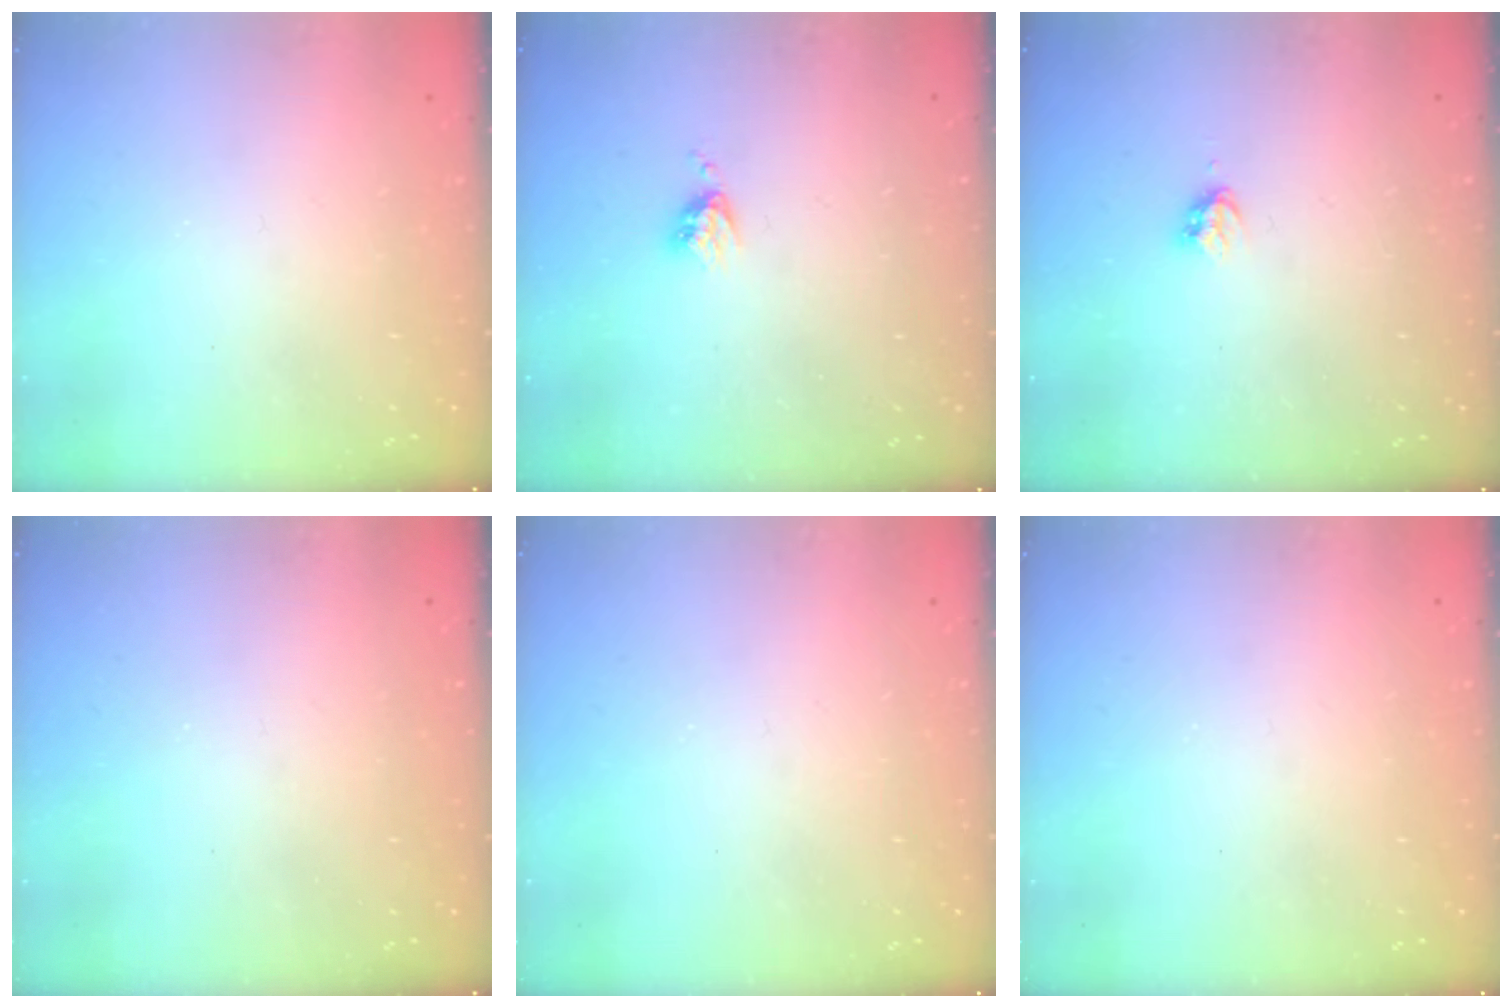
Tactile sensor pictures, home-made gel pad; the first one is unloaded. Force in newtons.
{"total": 3.3, "press": 3.3, "slide": 0.4}
{"total": 3.2, "press": 3.1, "slide": 0.5}
{"total": 0.0}
{"total": 0.0}
{"total": 0.0}